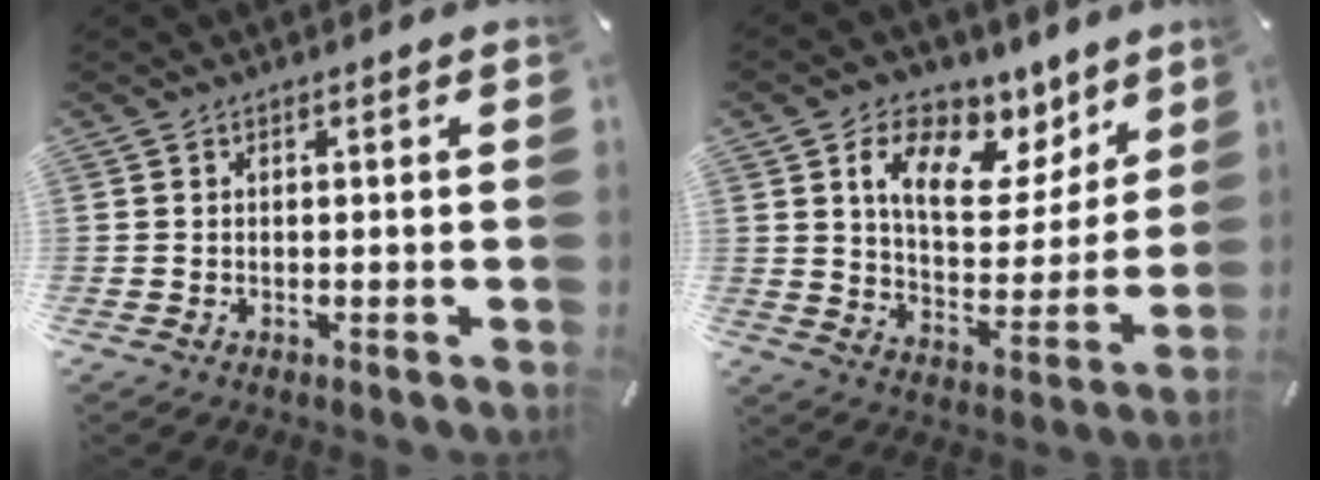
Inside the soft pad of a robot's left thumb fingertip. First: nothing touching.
{"total": 14.5, "force": [8.6, 8.5, 8.1], "torque": [-0.126, -0.059, 0.147]}